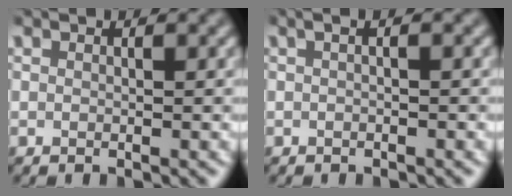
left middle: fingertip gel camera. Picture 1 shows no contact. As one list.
[{"total": 1.5, "force": [0.3, 0.5, 1.3], "torque": [-0.016, -0.007, -0.005]}]